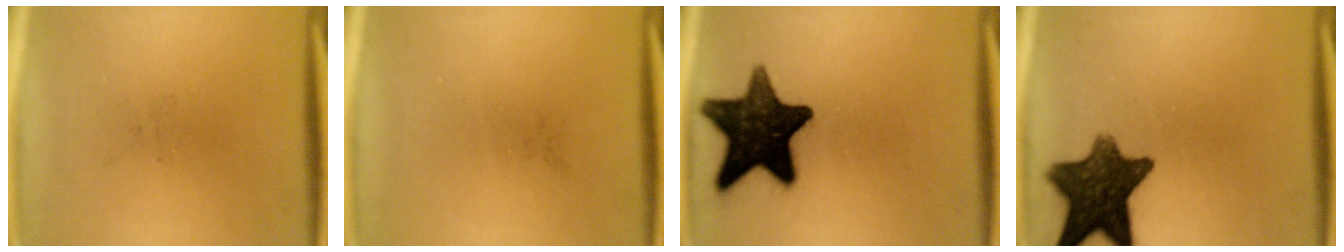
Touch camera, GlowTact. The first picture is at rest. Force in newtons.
{"total": 0.0}
{"total": 15.9}
{"total": 12.4}